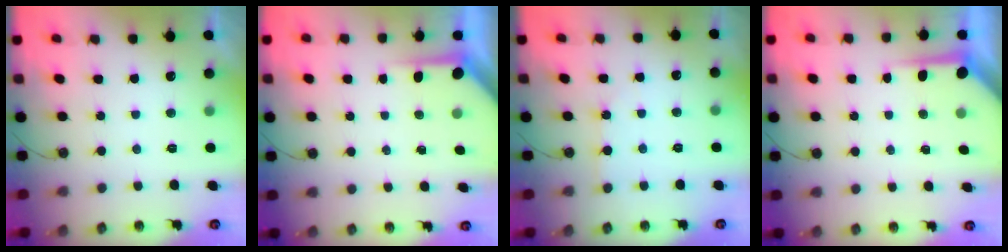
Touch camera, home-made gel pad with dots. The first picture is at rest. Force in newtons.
{"total": 3.6, "press": 3.6, "slide": 0.4}
{"total": 3.1, "press": 3.1, "slide": 0.4}
{"total": 4.8, "press": 4.8, "slide": 0.2}